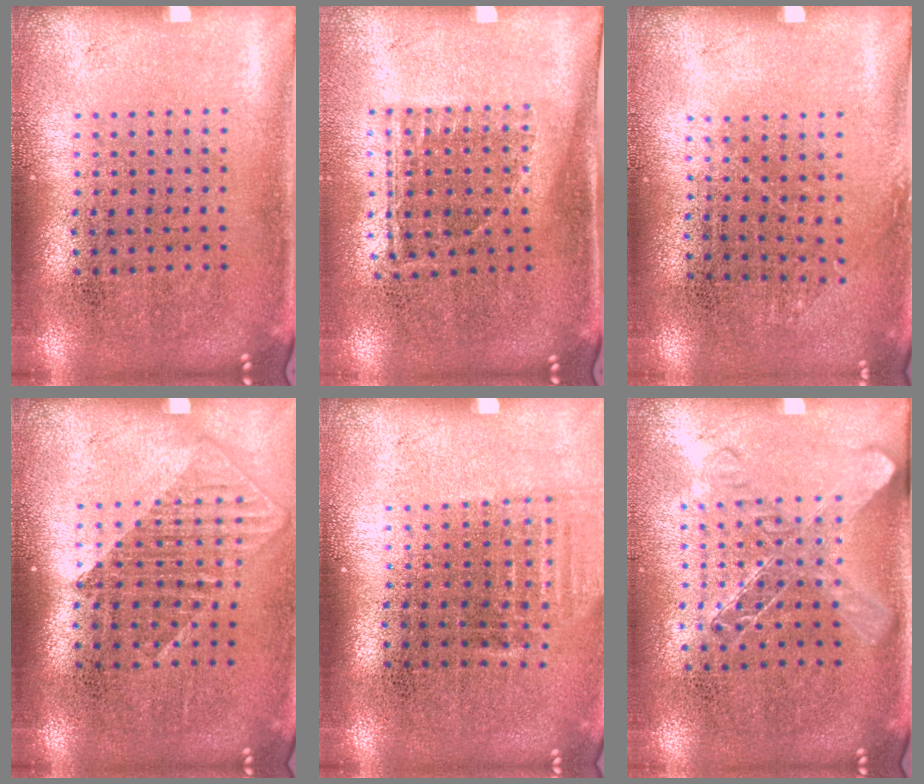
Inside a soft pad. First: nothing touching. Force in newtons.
{"total": 1.2, "press": 0.9, "slide": 0.7}
{"total": 0.8, "press": 0.6, "slide": 0.6}
{"total": 1.3, "press": 1.1, "slide": 0.7}
{"total": 1.0, "press": 0.9, "slide": 0.4}
{"total": 1.4, "press": 1.2, "slide": 0.7}